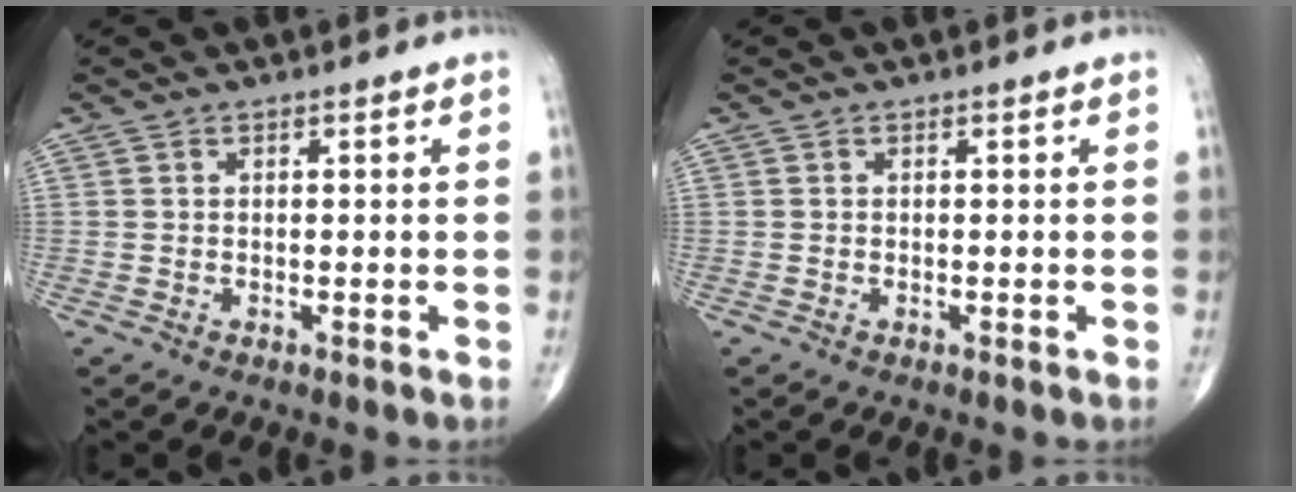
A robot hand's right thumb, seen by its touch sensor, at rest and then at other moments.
{"total": 0.0}